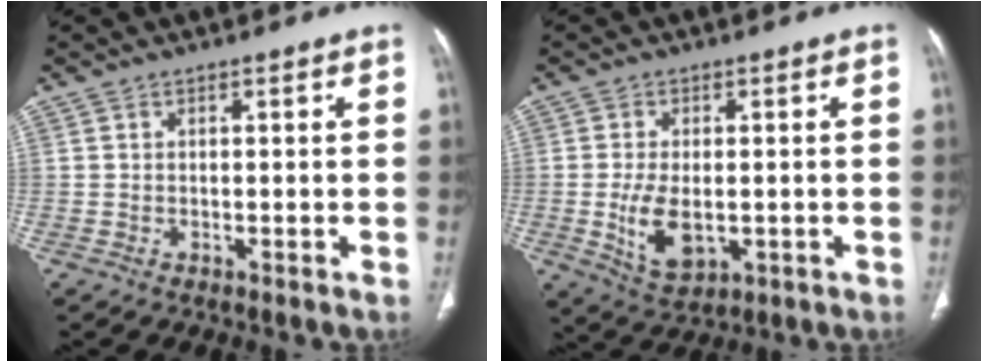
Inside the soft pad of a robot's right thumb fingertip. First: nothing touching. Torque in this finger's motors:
{"motor_torque": [-0.26, 0.62, 0.42, 0.41, 0.23]}